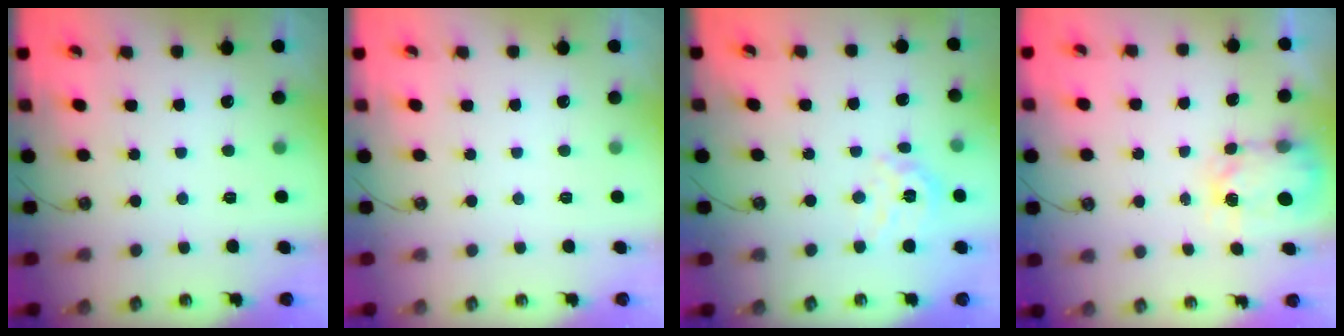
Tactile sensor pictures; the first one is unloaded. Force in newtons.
{"total": 0.0}
{"total": 10.9, "press": 10.9, "slide": 1.1}
{"total": 5.1, "press": 5.1, "slide": 0.5}